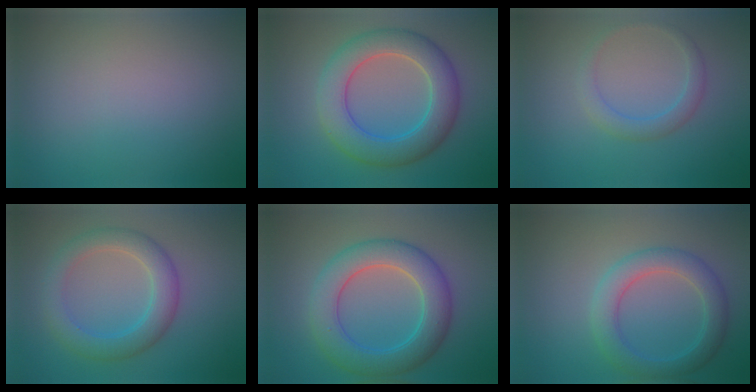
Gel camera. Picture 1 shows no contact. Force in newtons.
{"total": 7.0, "press": 7.0, "slide": 0.2}
{"total": 1.9, "press": 1.9, "slide": 0.1}
{"total": 4.4, "press": 4.3, "slide": 0.2}
{"total": 6.6, "press": 6.6, "slide": 0.4}
{"total": 4.1, "press": 4.1, "slide": 0.3}